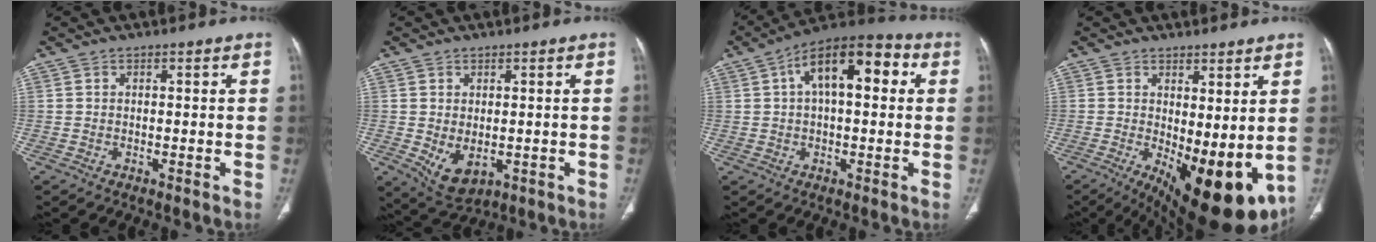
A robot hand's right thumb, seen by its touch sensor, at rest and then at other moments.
{"total": 6.3, "force": [-0.9, 4.0, 4.7], "torque": [-0.072, -0.010, 0.005]}
{"total": 14.9, "force": [3.9, 7.1, 12.5], "torque": [-0.175, 0.033, 0.053]}
{"total": 16.2, "force": [-1.6, 6.7, 14.7], "torque": [-0.214, -0.030, 0.002]}